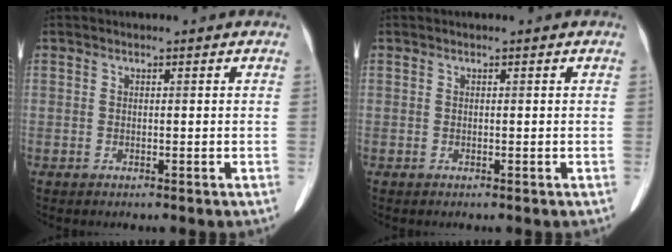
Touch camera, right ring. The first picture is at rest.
{"total": 0.0}